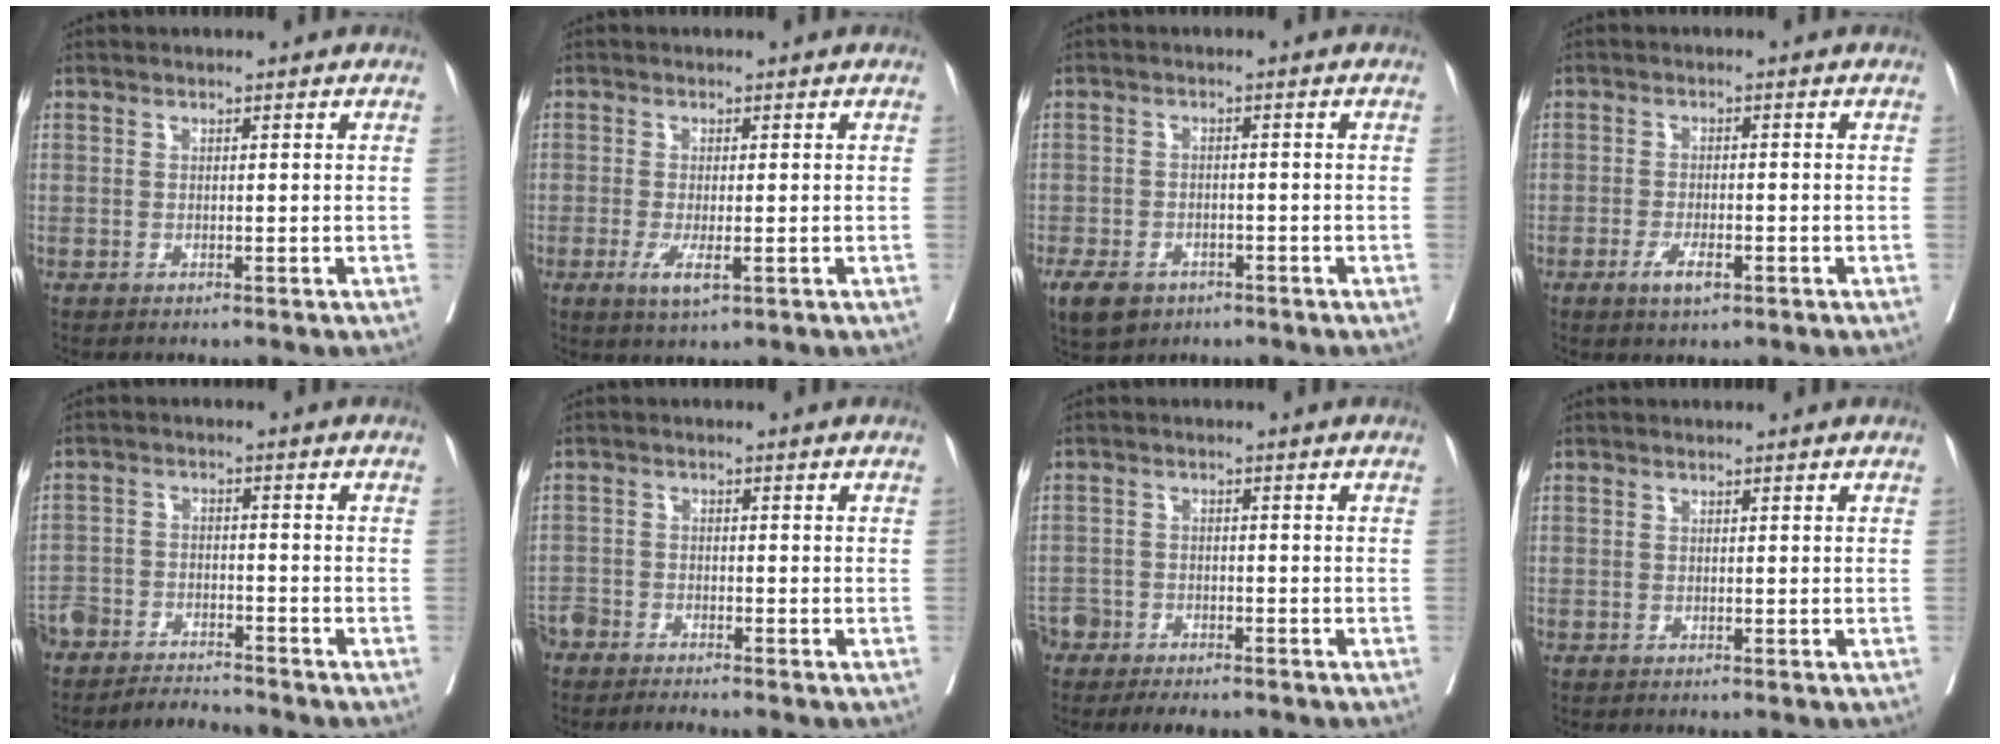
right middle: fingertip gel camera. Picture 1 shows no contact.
{"total": 3.5, "force": [-1.3, 0.8, 3.2], "torque": [-0.058, -0.007, -0.017]}
{"total": 8.5, "force": [-5.1, 5.6, 3.7], "torque": [-0.084, -0.007, -0.077]}
{"total": 3.5, "force": [-1.8, 1.0, 2.8], "torque": [-0.053, -0.002, -0.029]}
{"total": 8.5, "force": [-8.2, 1.5, 1.5], "torque": [-0.017, 0.006, -0.137]}
{"total": 5.4, "force": [-5.2, 0.9, 1.5], "torque": [-0.017, -0.010, -0.093]}
{"total": 7.7, "force": [-6.5, 3.4, 2.4], "torque": [-0.038, 0.000, -0.101]}
{"total": 0.0}